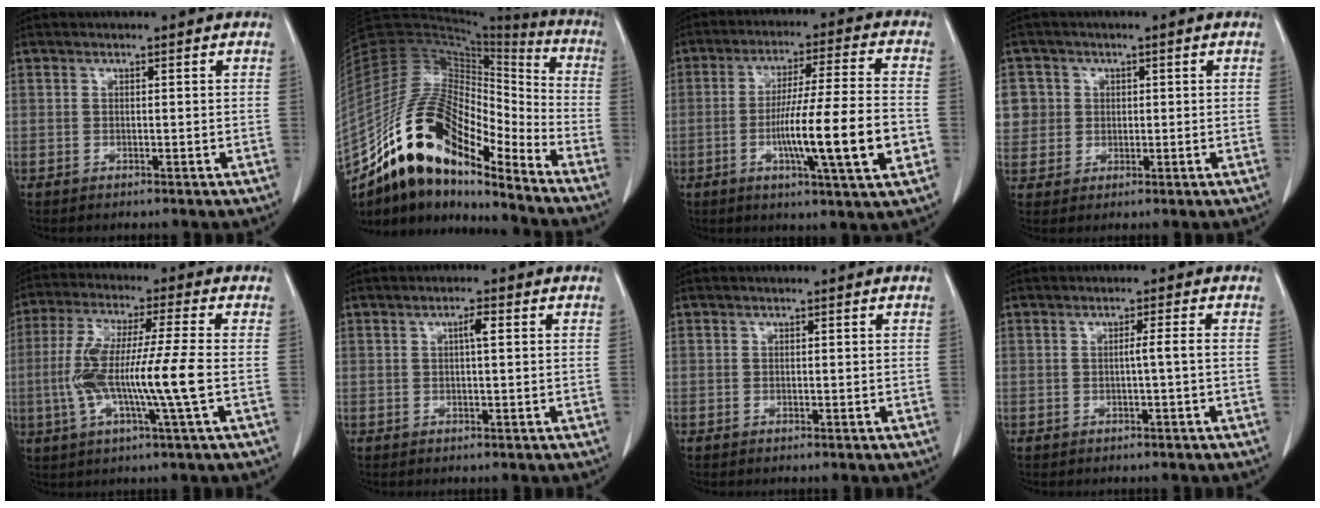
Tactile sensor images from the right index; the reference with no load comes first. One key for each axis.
{"total": 19.7, "fx": -14.1, "fy": 6.5, "fz": 12.1, "tx": -0.221, "ty": 0.043, "tz": -0.249}
{"total": 14.9, "fx": -3.6, "fy": 0.0, "fz": 14.5, "tx": -0.245, "ty": -0.006, "tz": -0.059}
{"total": 7.3, "fx": 1.7, "fy": 7.0, "fz": 1.3, "tx": -0.039, "ty": 0.024, "tz": 0.043}
{"total": 12.5, "fx": -1.9, "fy": -0.3, "fz": 12.4, "tx": -0.247, "ty": 0.001, "tz": -0.039}
{"total": 1.8, "fx": 0.5, "fy": 0.1, "fz": 1.8, "tx": -0.030, "ty": 0.004, "tz": 0.006}
{"total": 0.0}
{"total": 1.5, "fx": -0.3, "fy": -0.5, "fz": 1.3, "tx": -0.019, "ty": 0.001, "tz": -0.006}